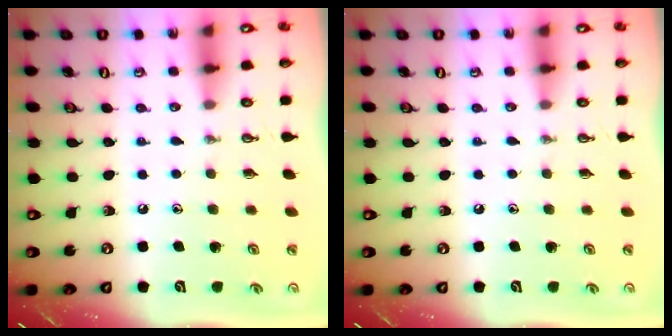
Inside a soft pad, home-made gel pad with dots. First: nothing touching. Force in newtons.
{"total": 0.0}